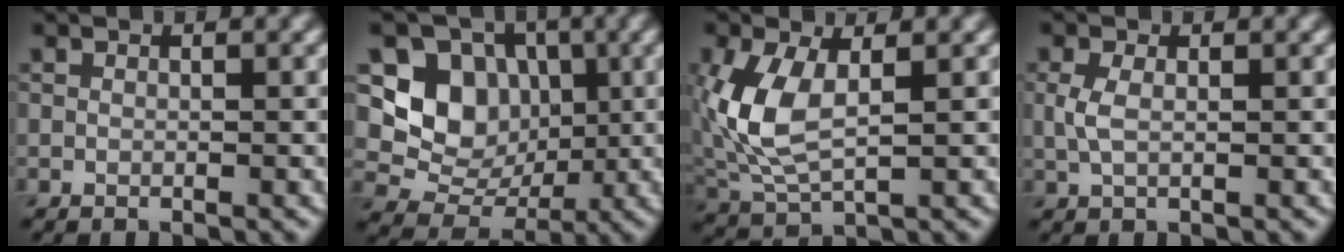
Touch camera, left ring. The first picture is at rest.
{"total": 6.6, "force": [1.1, 5.7, 3.2], "torque": [-0.041, -0.008, 0.012]}
{"total": 6.3, "force": [0.7, 3.5, 5.2], "torque": [-0.136, -0.001, 0.020]}
{"total": 1.9, "force": [0.2, 1.1, 1.6], "torque": [-0.040, 0.001, 0.003]}